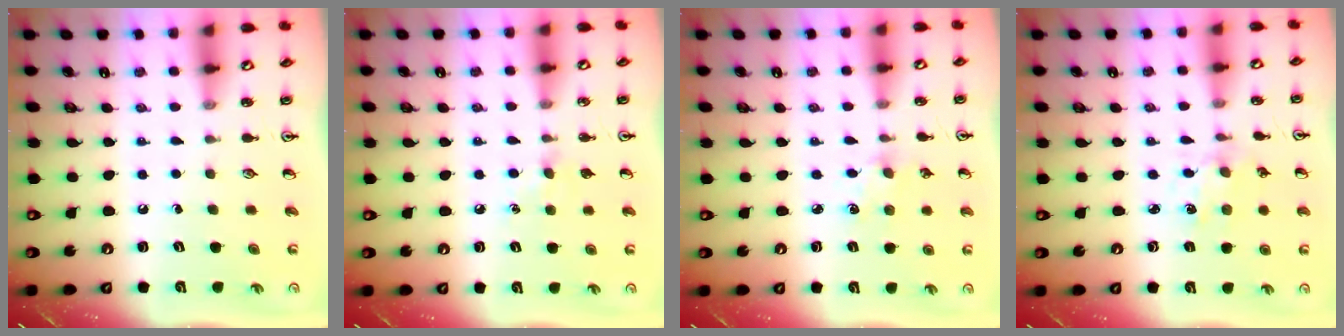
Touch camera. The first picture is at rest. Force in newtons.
{"total": 5.4, "press": 5.3, "slide": 0.8}
{"total": 4.5, "press": 4.4, "slide": 0.6}
{"total": 2.0, "press": 1.9, "slide": 0.4}